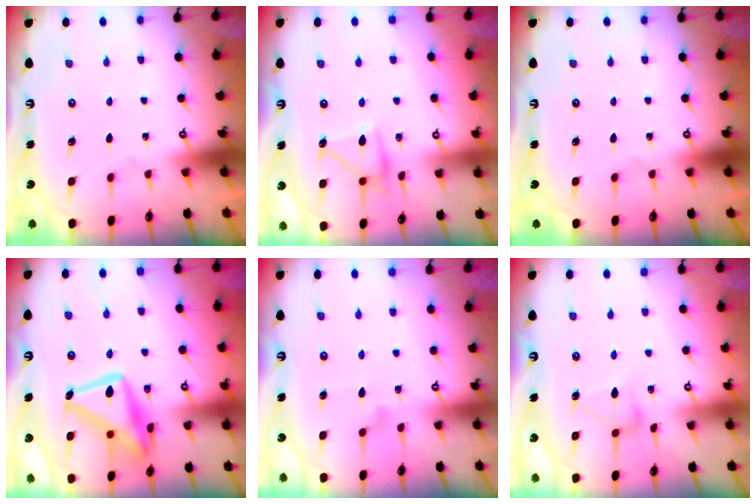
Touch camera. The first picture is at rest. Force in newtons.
{"total": 13.1, "press": 13.1, "slide": 0.8}
{"total": 0.0}
{"total": 19.2, "press": 19.2, "slide": 1.4}
{"total": 8.4, "press": 8.4, "slide": 0.4}
{"total": 9.5, "press": 9.5, "slide": 0.4}